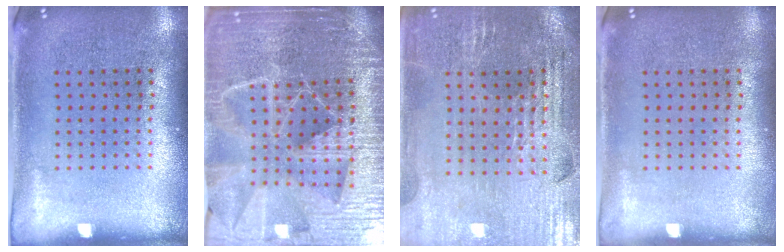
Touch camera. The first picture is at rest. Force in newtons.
{"total": 6.2, "press": 5.4, "slide": 3.1}
{"total": 2.8, "press": 2.8, "slide": 0.5}
{"total": 0.0}